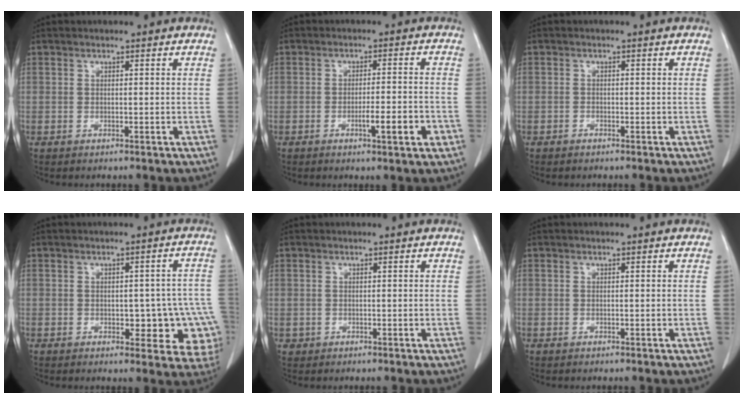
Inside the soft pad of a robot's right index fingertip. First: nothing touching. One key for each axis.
{"total": 5.4, "fx": -2.2, "fy": 0.5, "fz": 4.9, "tx": -0.073, "ty": -0.002, "tz": -0.030}
{"total": 0.5, "fx": -0.5, "fy": 0.2, "fz": 0.0, "tx": -0.003, "ty": 0.000, "tz": -0.009}
{"total": 10.3, "fx": -2.7, "fy": 5.1, "fz": 8.5, "tx": -0.068, "ty": 0.021, "tz": -0.027}
{"total": 0.7, "fx": -0.1, "fy": 0.7, "fz": -0.1, "tx": 0.006, "ty": 0.006, "tz": -0.002}
{"total": 0.0}